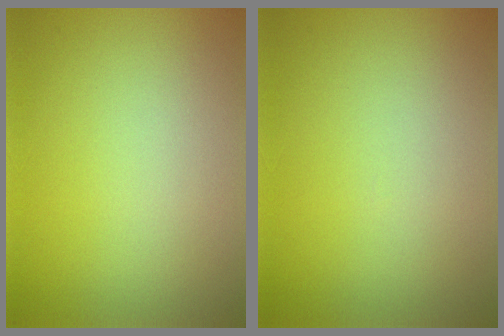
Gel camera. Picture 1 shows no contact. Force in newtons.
{"total": 0.0}